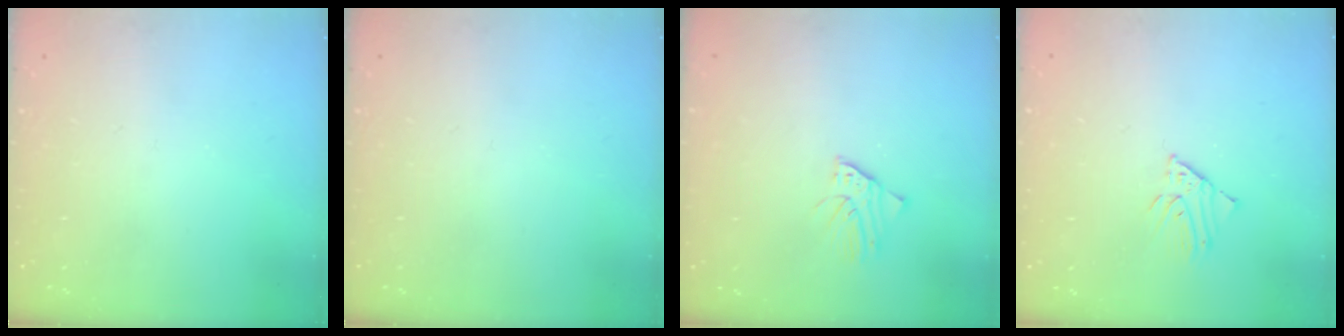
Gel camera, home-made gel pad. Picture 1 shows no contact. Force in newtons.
{"total": 0.0}
{"total": 1.6, "press": 1.6, "slide": 0.3}
{"total": 2.5, "press": 2.5, "slide": 0.1}